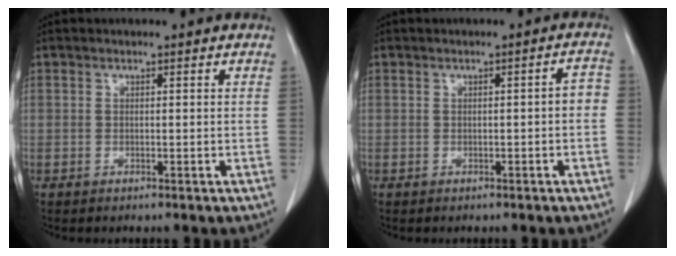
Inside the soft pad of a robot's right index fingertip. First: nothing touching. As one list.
[{"total": 2.1, "force": [-0.5, 0.5, 2.0], "torque": [-0.017, 0.009, -0.006]}]